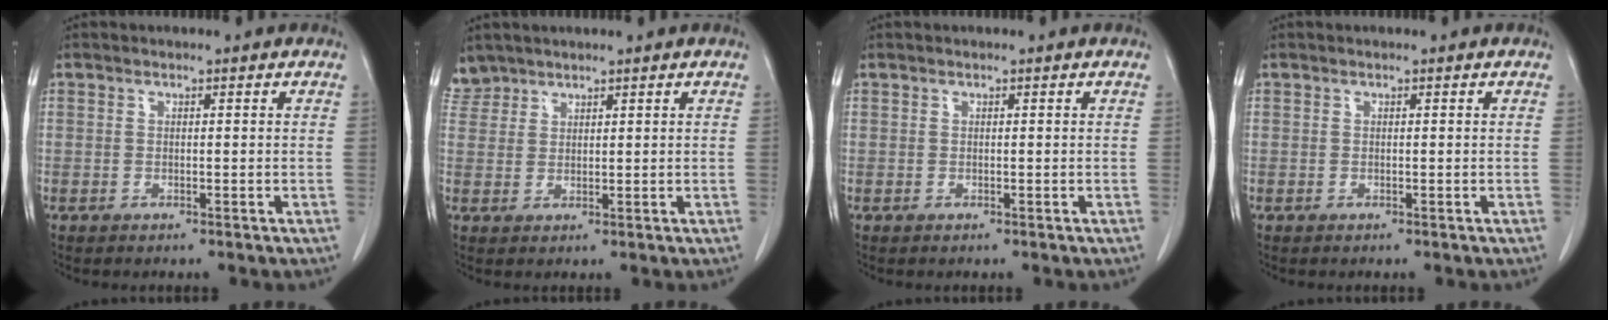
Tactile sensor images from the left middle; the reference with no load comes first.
{"total": 2.8, "force": [2.6, 1.0, -0.5], "torque": [0.008, 0.011, 0.054]}
{"total": 0.0}
{"total": 0.0}